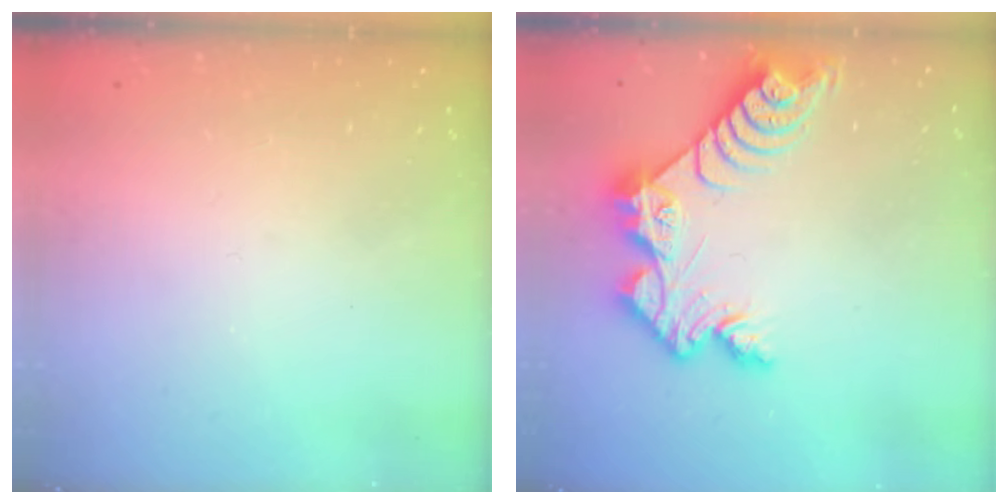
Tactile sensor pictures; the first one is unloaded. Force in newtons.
{"total": 12.4, "press": 12.3, "slide": 1.4}